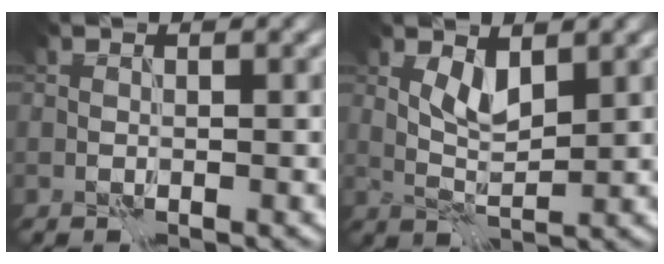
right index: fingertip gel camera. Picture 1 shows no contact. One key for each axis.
{"total": 2.1, "fx": 1.5, "fy": 0.3, "fz": 1.5, "tx": -0.032, "ty": -0.004, "tz": 0.034}